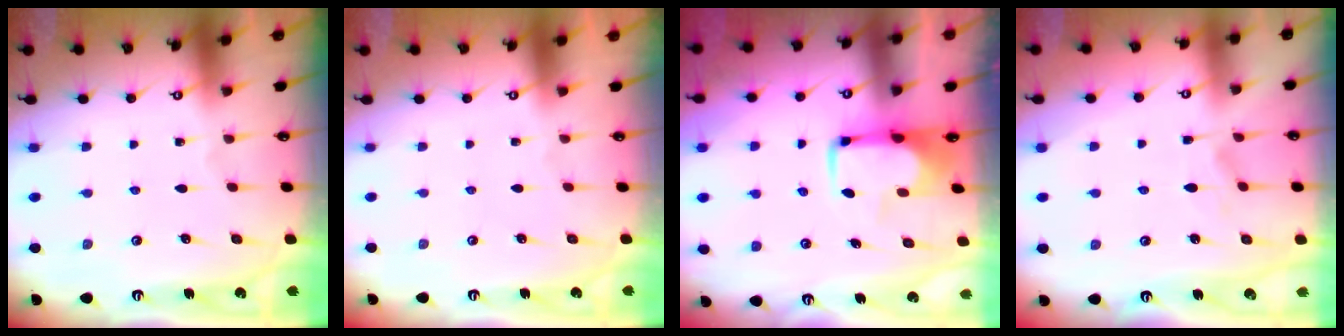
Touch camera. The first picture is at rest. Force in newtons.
{"total": 1.5, "press": 1.4, "slide": 0.6}
{"total": 1.5, "press": 1.4, "slide": 0.4}
{"total": 2.2, "press": 2.0, "slide": 1.0}